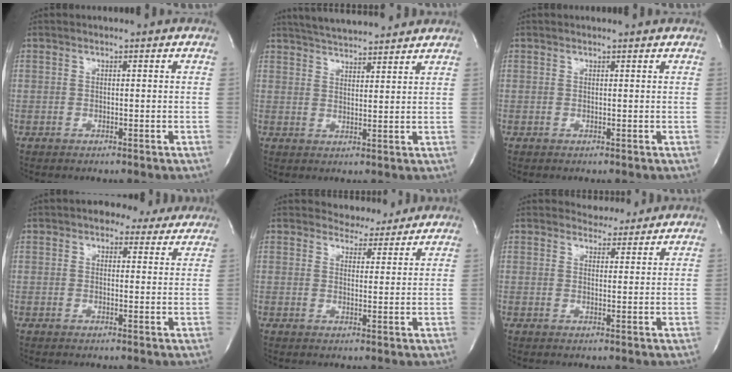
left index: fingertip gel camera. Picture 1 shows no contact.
{"total": 11.8, "force": [10.8, 1.6, 4.3], "torque": [-0.073, 0.019, 0.160]}
{"total": 1.9, "force": [1.8, 0.3, 0.4], "torque": [-0.013, 0.008, 0.020]}
{"total": 5.9, "force": [4.6, 3.2, 2.0], "torque": [-0.018, 0.017, 0.051]}
{"total": 4.7, "force": [4.4, 1.5, -0.1], "torque": [0.003, -0.003, 0.055]}
{"total": 3.5, "force": [3.3, 1.2, 0.0], "torque": [-0.003, 0.001, 0.045]}